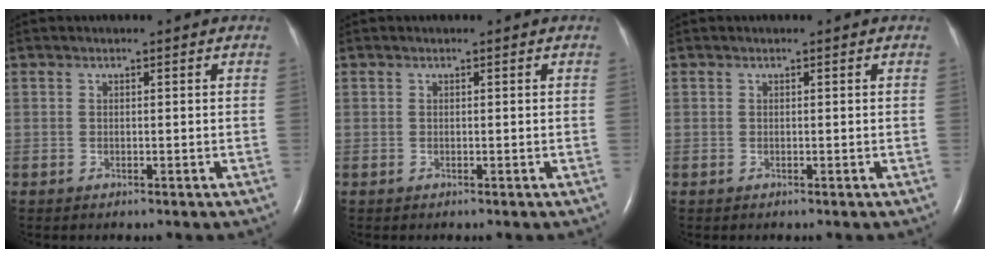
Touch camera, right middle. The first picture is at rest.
{"total": 0.0}
{"total": 0.0}